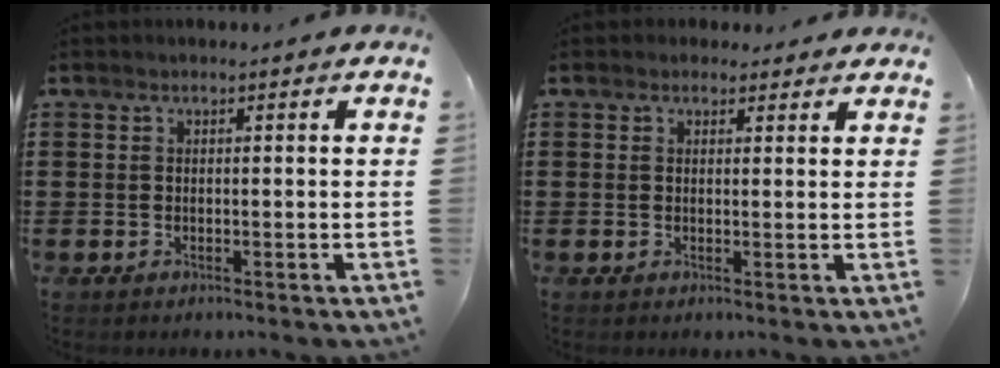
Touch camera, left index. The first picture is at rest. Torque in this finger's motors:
{"motor_torque": [2.14, 0.00, 0.27, 0.00]}